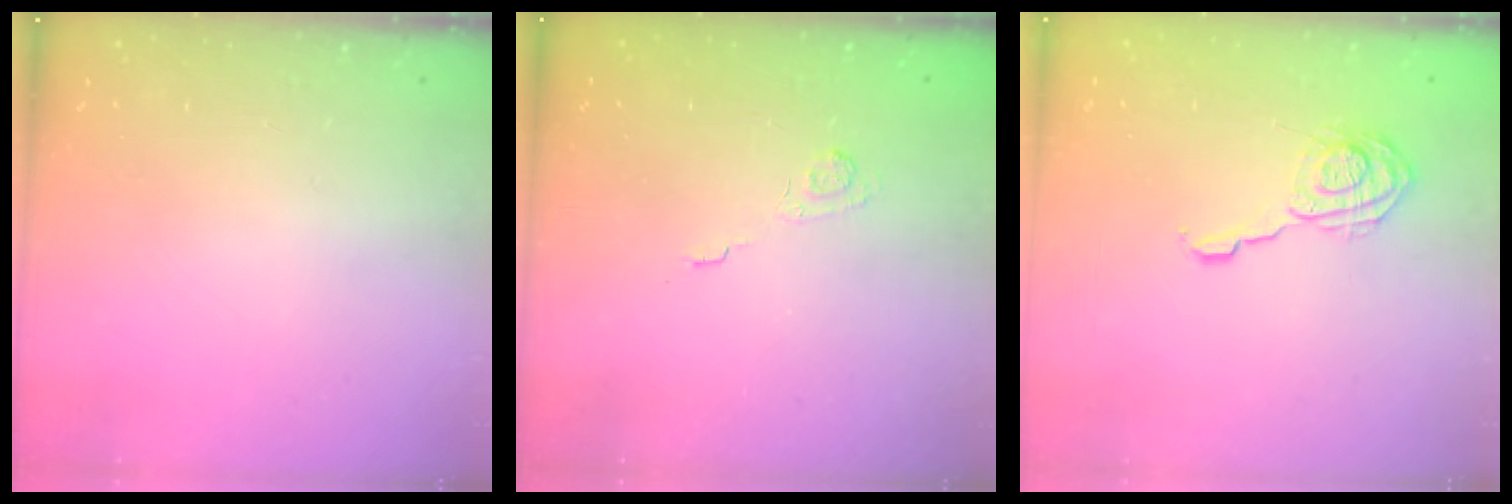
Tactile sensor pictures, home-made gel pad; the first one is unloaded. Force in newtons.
{"total": 2.0, "press": 1.5, "slide": 1.3}
{"total": 13.8, "press": 13.8, "slide": 0.5}